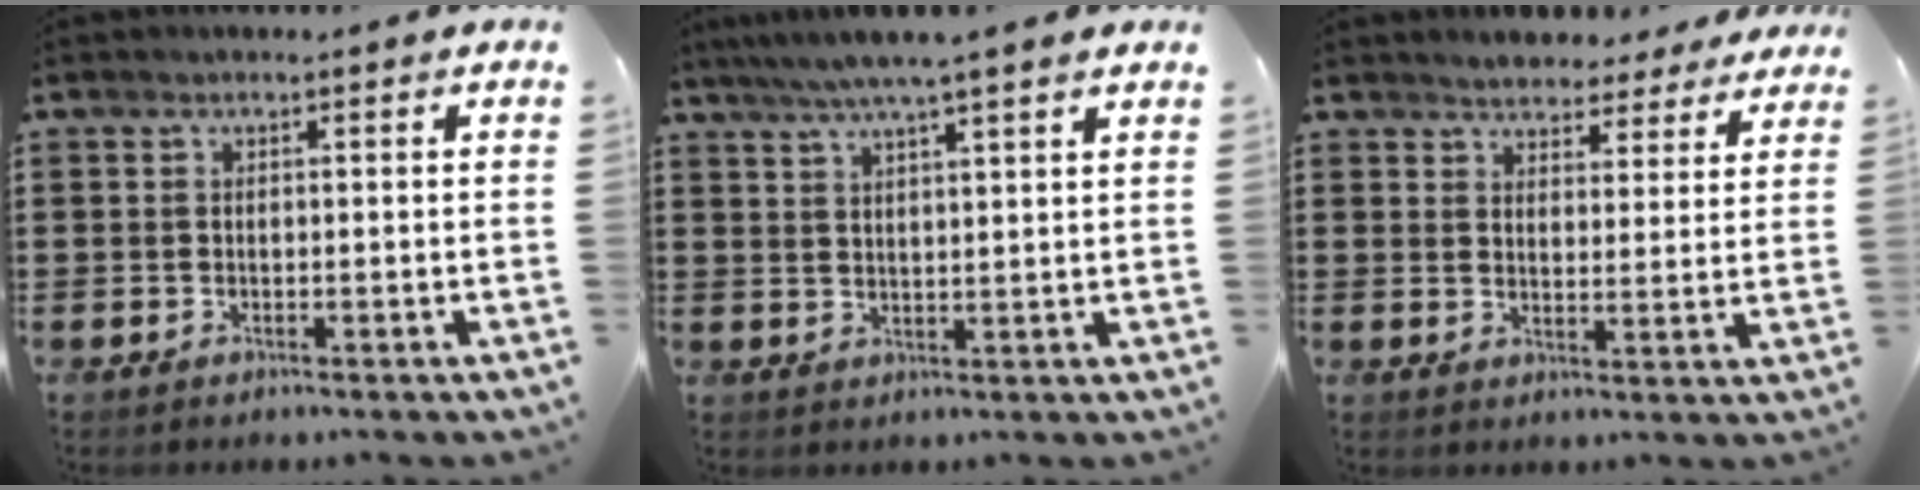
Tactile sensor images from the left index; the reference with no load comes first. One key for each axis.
{"total": 4.7, "fx": 3.8, "fy": -0.3, "fz": 2.7, "tx": -0.063, "ty": -0.010, "tz": 0.066}
{"total": 3.8, "fx": 3.8, "fy": 0.8, "fz": -0.1, "tx": -0.017, "ty": -0.011, "tz": 0.068}